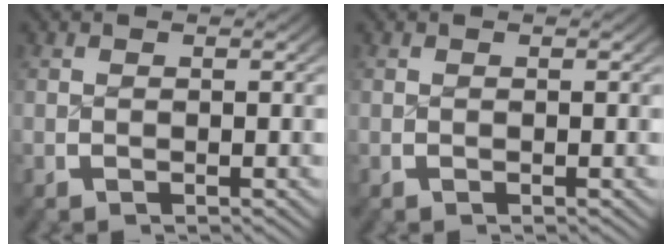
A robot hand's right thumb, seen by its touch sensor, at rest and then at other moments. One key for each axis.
{"total": 0.0}